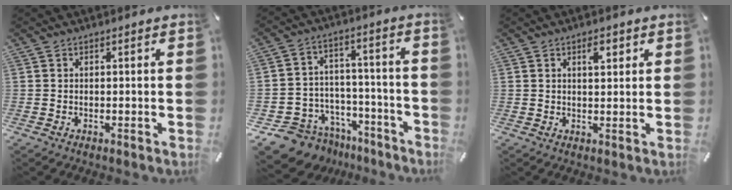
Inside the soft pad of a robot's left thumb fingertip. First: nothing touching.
{"total": 10.4, "force": [-7.0, 7.5, 1.3], "torque": [-0.021, 0.041, -0.116]}
{"total": 3.3, "force": [1.7, 1.6, 2.4], "torque": [-0.027, -0.005, 0.023]}